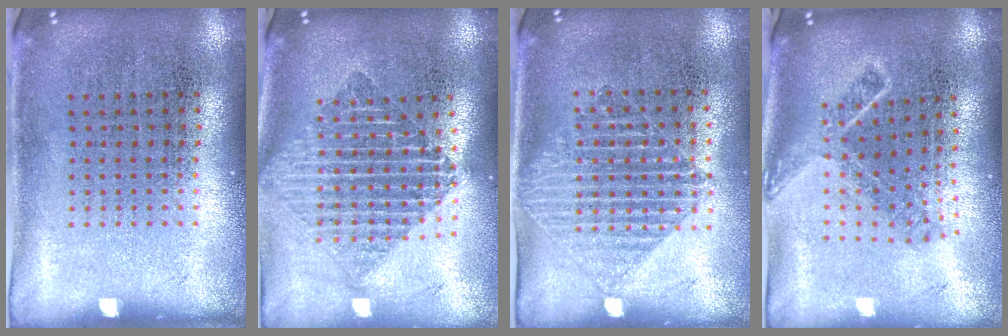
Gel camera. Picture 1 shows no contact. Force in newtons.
{"total": 1.9, "press": 1.6, "slide": 1.0}
{"total": 1.4, "press": 1.2, "slide": 0.6}
{"total": 1.8, "press": 1.3, "slide": 1.3}